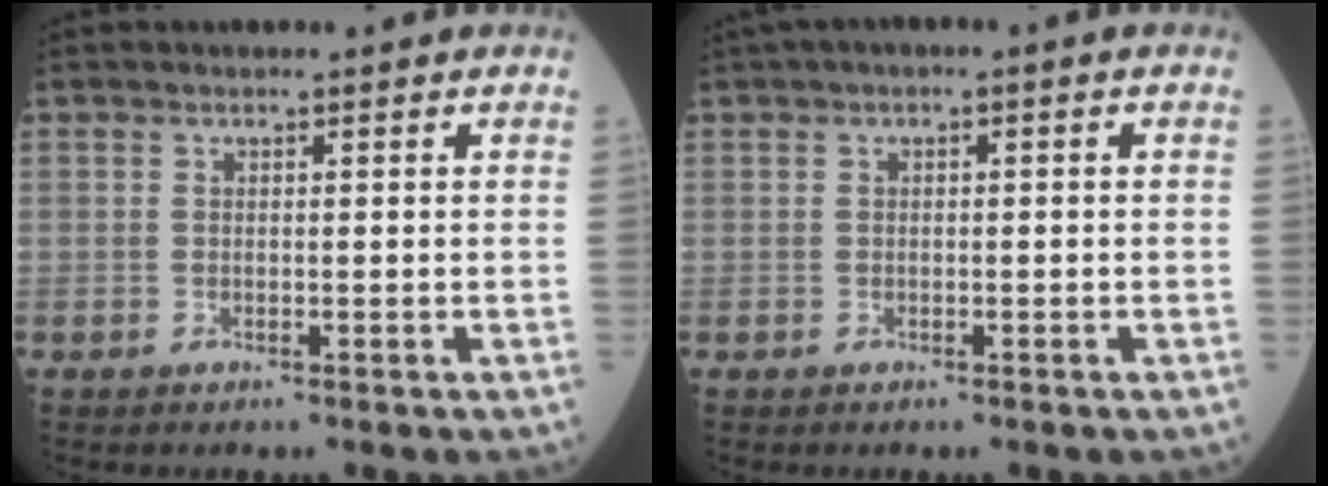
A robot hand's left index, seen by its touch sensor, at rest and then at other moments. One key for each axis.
{"total": 1.3, "fx": 0.0, "fy": 0.3, "fz": 1.2, "tx": -0.019, "ty": 0.009, "tz": -0.001}